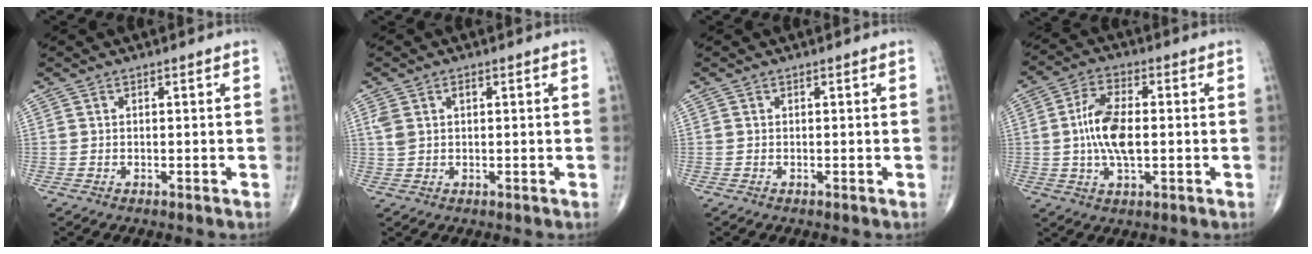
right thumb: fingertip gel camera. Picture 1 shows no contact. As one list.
[{"total": 3.3, "force": [1.1, 2.0, 2.5], "torque": [-0.060, 0.011, 0.026]}, {"total": 0.0}, {"total": 10.1, "force": [-0.1, 4.7, 8.9], "torque": [-0.177, 0.005, -0.004]}]